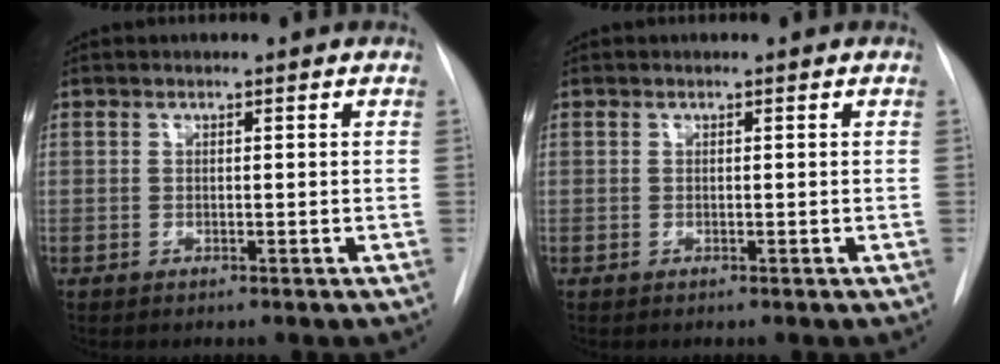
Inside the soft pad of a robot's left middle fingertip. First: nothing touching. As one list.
[{"total": 0.0}]